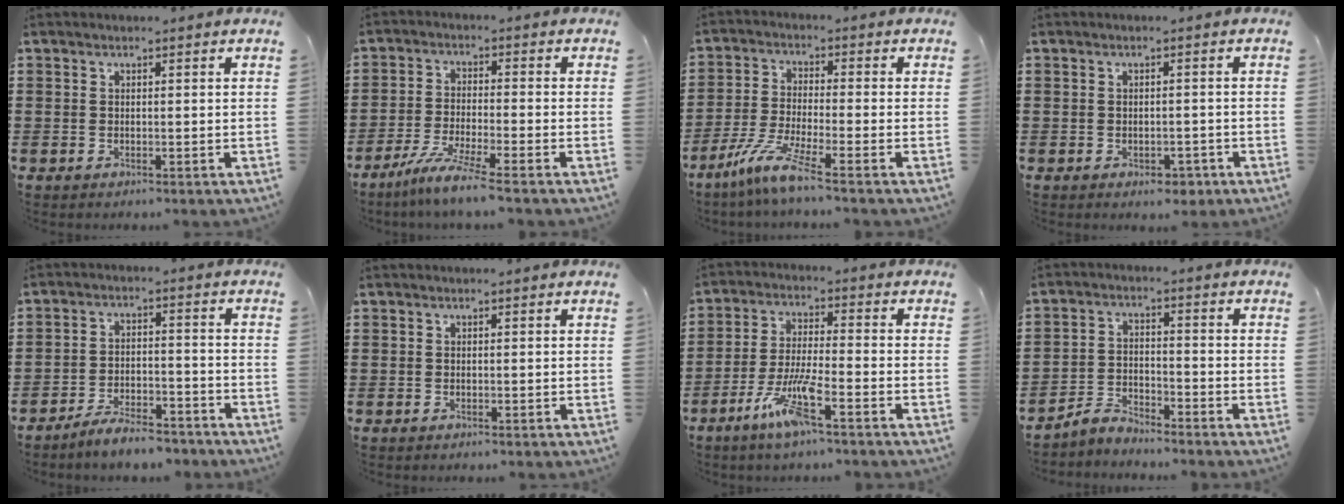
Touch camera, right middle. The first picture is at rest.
{"total": 5.7, "force": [-4.7, -0.4, 3.2], "torque": [-0.070, -0.019, -0.091]}
{"total": 6.8, "force": [-4.9, 0.0, 4.7], "torque": [-0.109, -0.019, -0.098]}
{"total": 2.0, "force": [-1.4, 1.2, 0.8], "torque": [-0.017, 0.002, -0.029]}
{"total": 5.5, "force": [-5.2, 0.7, 1.5], "torque": [-0.038, 0.000, -0.105]}
{"total": 0.0}
{"total": 7.7, "force": [-4.6, 1.0, 6.1], "torque": [-0.136, -0.011, -0.091]}
{"total": 3.7, "force": [-3.7, 0.5, 0.4], "torque": [-0.020, 0.004, -0.081]}